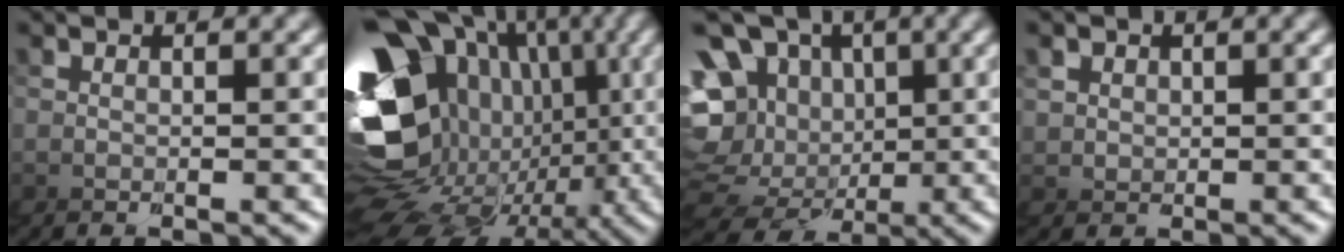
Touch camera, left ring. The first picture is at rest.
{"total": 17.9, "force": [-1.8, 12.1, 13.0], "torque": [-0.234, -0.026, -0.023]}
{"total": 10.1, "force": [1.3, 8.8, 4.9], "torque": [-0.128, -0.009, 0.015]}
{"total": 3.2, "force": [1.0, 2.9, -1.0], "torque": [-0.003, -0.012, 0.017]}